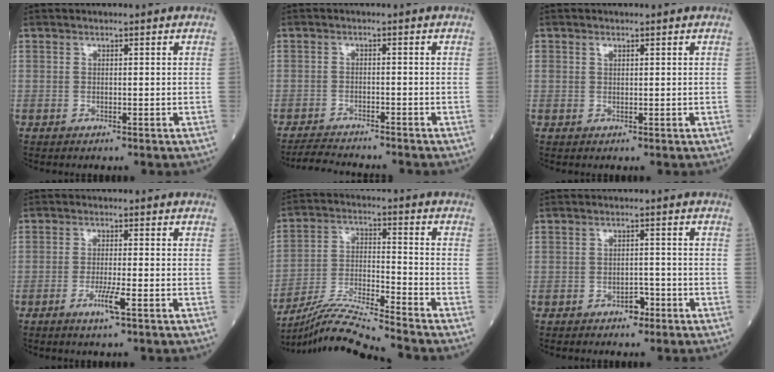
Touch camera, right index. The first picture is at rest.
{"total": 5.9, "force": [-5.6, 0.1, 1.6], "torque": [-0.026, -0.020, -0.095]}
{"total": 0.9, "force": [0.5, 0.5, 0.5], "torque": [-0.010, 0.004, 0.010]}
{"total": 3.5, "force": [-1.6, -0.2, 3.1], "torque": [-0.061, -0.007, -0.032]}
{"total": 11.5, "force": [-10.6, -2.4, 3.6], "torque": [-0.068, -0.007, -0.199]}
{"total": 2.2, "force": [-1.4, 1.2, 1.2], "torque": [-0.014, 0.005, -0.021]}